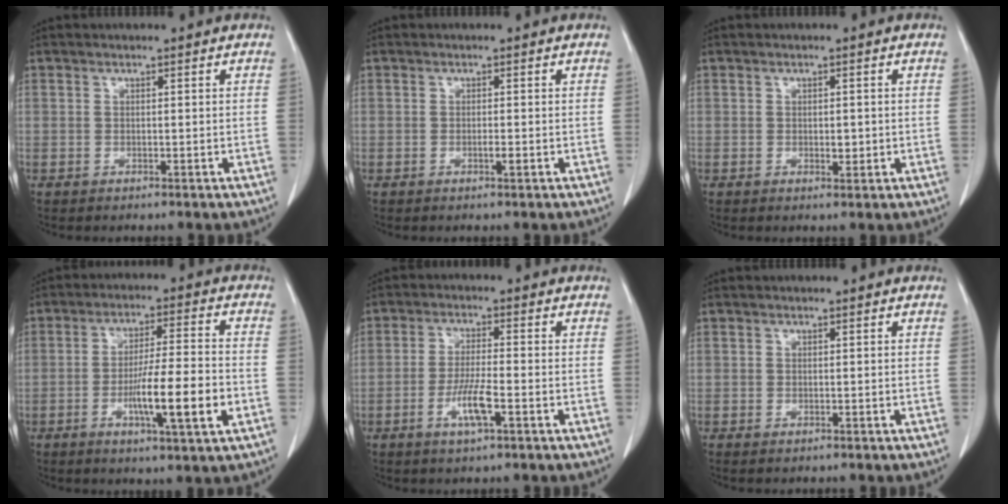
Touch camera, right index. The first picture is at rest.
{"total": 0.9, "force": [-0.2, 0.1, 0.8], "torque": [-0.015, 0.001, -0.001]}
{"total": 1.7, "force": [-0.1, 0.9, 1.5], "torque": [-0.018, 0.000, 0.005]}
{"total": 11.2, "force": [-3.3, 0.5, 10.7], "torque": [-0.178, -0.005, -0.054]}
{"total": 6.1, "force": [-2.5, 0.7, 5.5], "torque": [-0.107, -0.005, -0.045]}
{"total": 0.5, "force": [-0.4, 0.2, 0.3], "torque": [-0.009, -0.001, -0.003]}